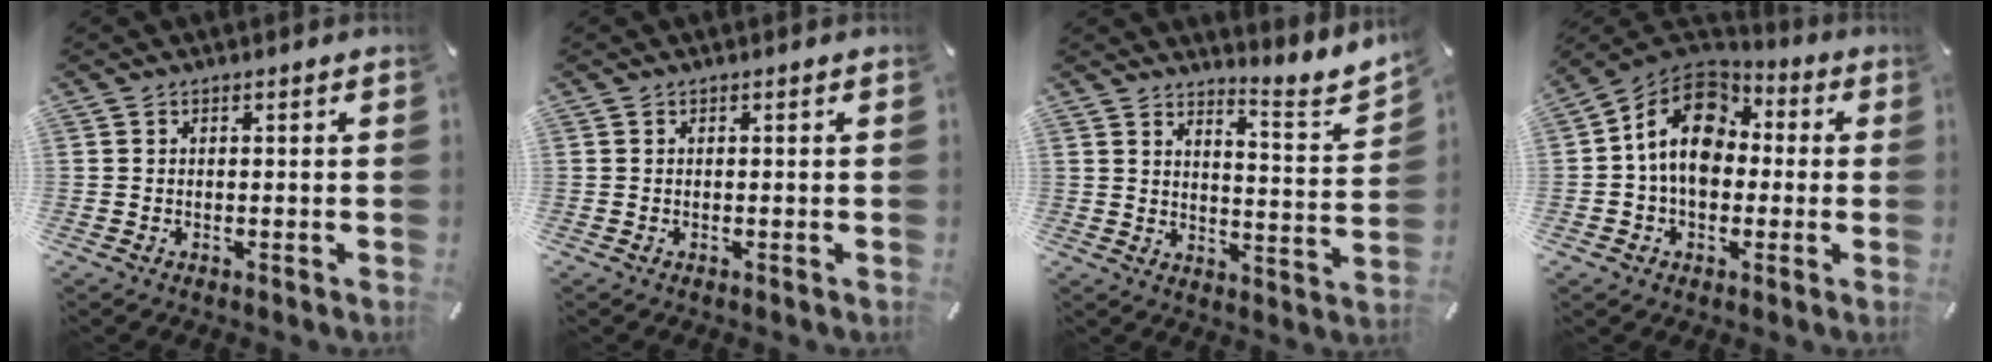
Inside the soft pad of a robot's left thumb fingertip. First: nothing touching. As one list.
[{"total": 0.0}, {"total": 6.2, "force": [5.8, 1.3, 2.1], "torque": [-0.029, -0.070, 0.091]}, {"total": 13.7, "force": [0.5, 10.7, 8.5], "torque": [-0.161, 0.014, 0.009]}]